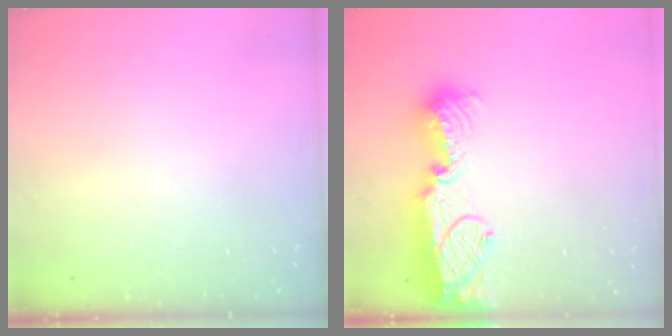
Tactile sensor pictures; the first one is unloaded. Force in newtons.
{"total": 17.4, "press": 16.6, "slide": 5.5}